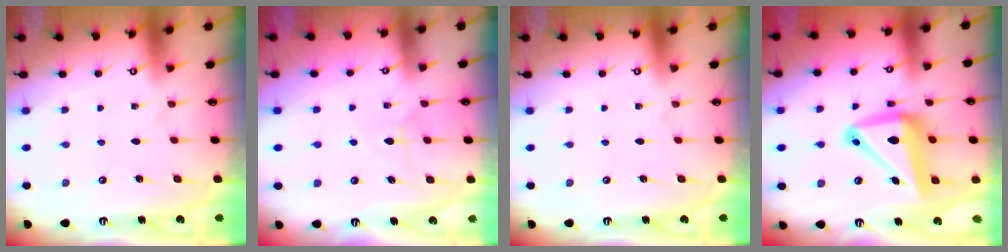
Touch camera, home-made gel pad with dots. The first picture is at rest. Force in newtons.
{"total": 6.3, "press": 6.2, "slide": 0.7}
{"total": 0.0}
{"total": 14.1, "press": 13.7, "slide": 3.2}